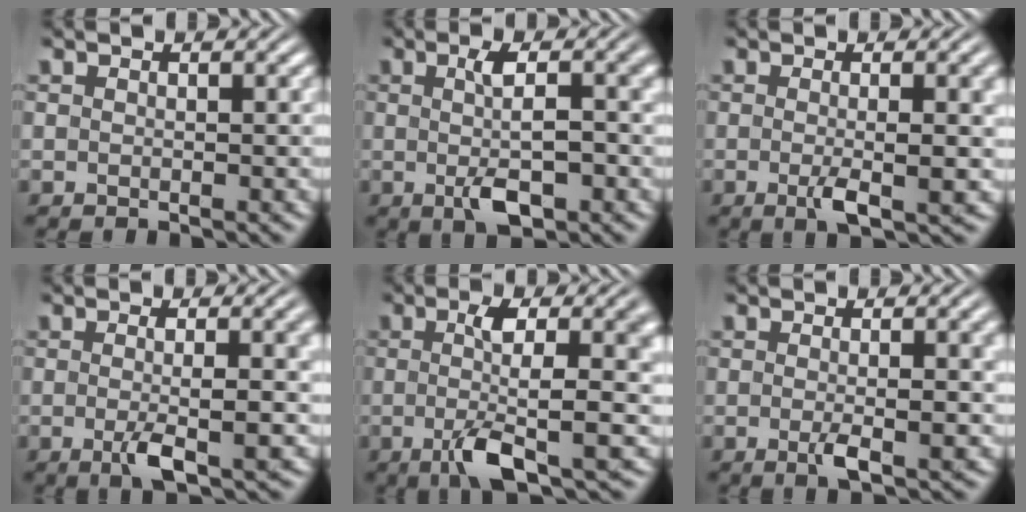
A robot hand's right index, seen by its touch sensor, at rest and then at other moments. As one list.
[{"total": 4.9, "force": [-0.9, 1.6, 4.6], "torque": [-0.070, -0.010, -0.007]}, {"total": 3.1, "force": [-0.8, 0.4, 2.9], "torque": [-0.051, -0.010, -0.011]}, {"total": 3.8, "force": [-1.2, 0.6, 3.6], "torque": [-0.059, -0.011, -0.016]}, {"total": 6.0, "force": [-1.0, 1.1, 5.8], "torque": [-0.093, -0.011, -0.013]}, {"total": 2.5, "force": [-0.7, 0.4, 2.4], "torque": [-0.040, -0.007, -0.009]}]